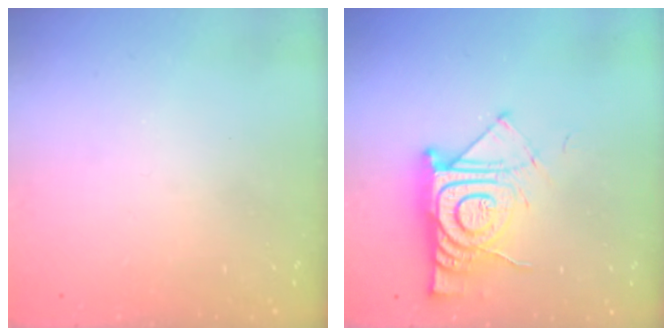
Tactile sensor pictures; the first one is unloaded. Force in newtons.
{"total": 15.5, "press": 15.4, "slide": 1.2}